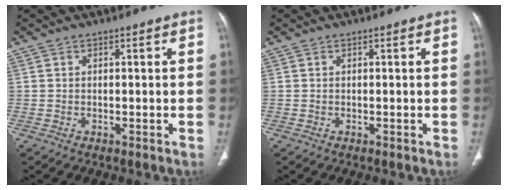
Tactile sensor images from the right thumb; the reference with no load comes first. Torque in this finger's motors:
{"motor_torque": [-0.54, 0.28, 0.40, -0.40, 0.01]}